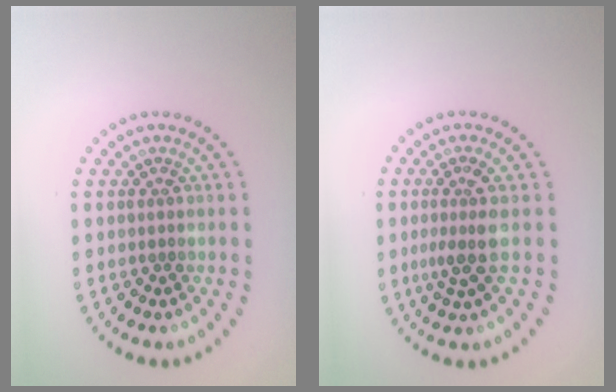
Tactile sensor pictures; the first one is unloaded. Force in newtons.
{"total": 2.5, "press": 1.9, "slide": 1.7}